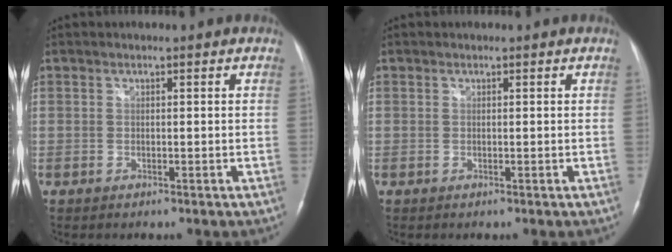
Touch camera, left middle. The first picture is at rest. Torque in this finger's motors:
{"motor_torque": [0.05, -0.03, -0.06, 0.00]}